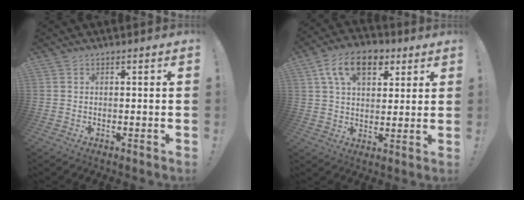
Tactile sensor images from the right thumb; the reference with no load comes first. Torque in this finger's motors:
{"motor_torque": [1.10, 2.92, 0.80, 0.07, 0.07]}